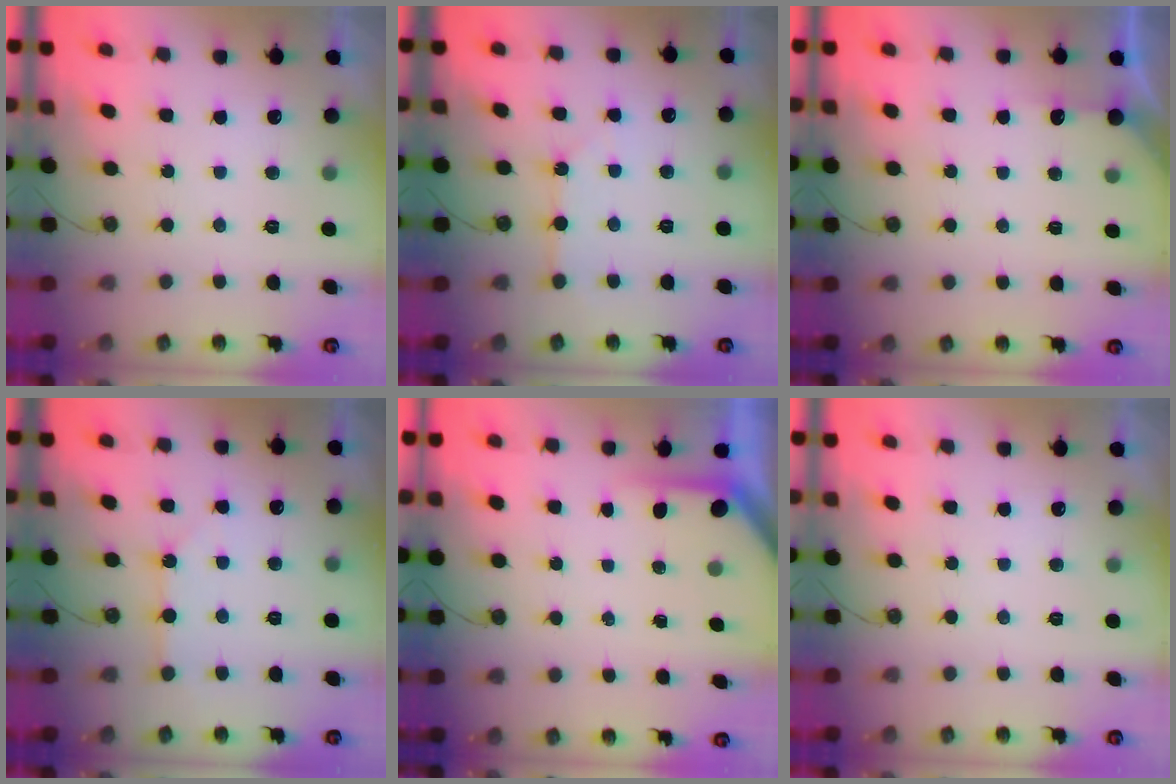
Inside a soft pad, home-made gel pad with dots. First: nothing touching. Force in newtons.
{"total": 2.2, "press": 2.2, "slide": 0.4}
{"total": 2.7, "press": 2.7, "slide": 0.2}
{"total": 1.8, "press": 1.8, "slide": 0.1}
{"total": 4.0, "press": 4.0, "slide": 0.4}
{"total": 0.0}